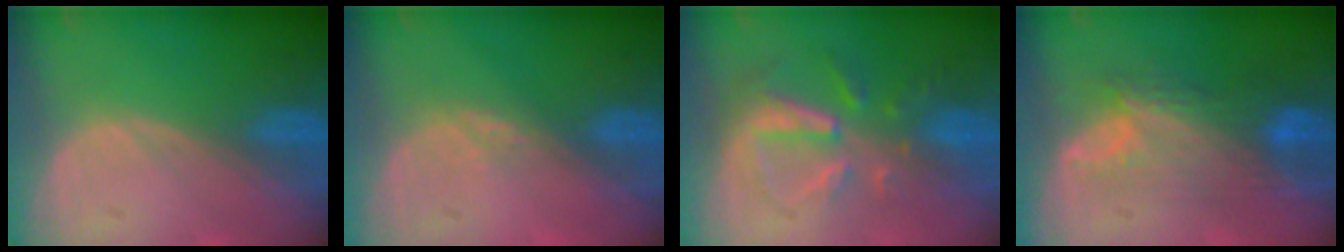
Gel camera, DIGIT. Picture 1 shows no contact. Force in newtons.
{"total": 2.0, "press": 1.5, "slide": 1.3}
{"total": 8.2, "press": 7.4, "slide": 3.5}
{"total": 8.7, "press": 7.8, "slide": 3.8}